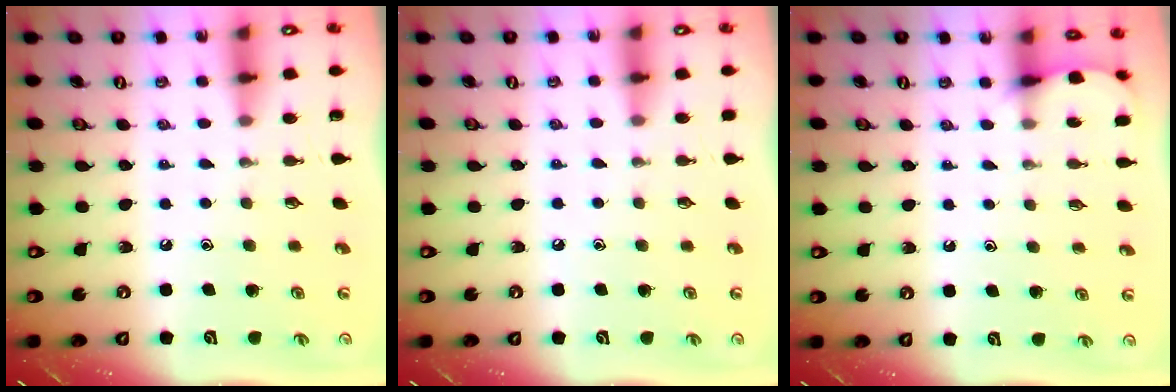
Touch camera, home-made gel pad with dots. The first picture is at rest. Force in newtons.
{"total": 2.9, "press": 2.8, "slide": 0.4}
{"total": 3.8, "press": 3.8, "slide": 0.4}